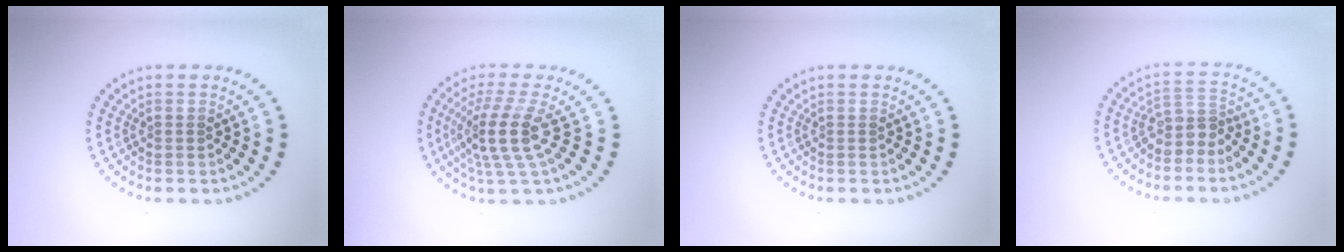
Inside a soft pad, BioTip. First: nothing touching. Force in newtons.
{"total": 4.4, "press": 3.4, "slide": 2.9}
{"total": 0.0}
{"total": 2.6, "press": 2.0, "slide": 1.7}